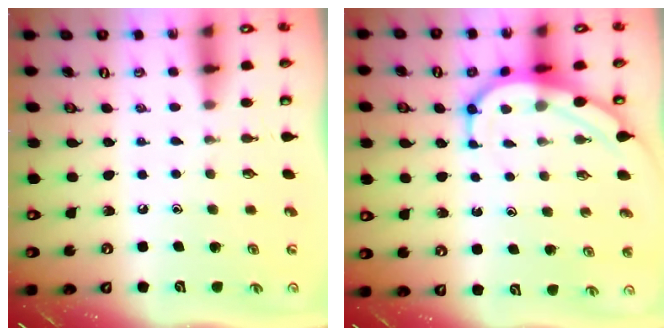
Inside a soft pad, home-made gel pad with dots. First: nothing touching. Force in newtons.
{"total": 7.9, "press": 7.9, "slide": 0.8}